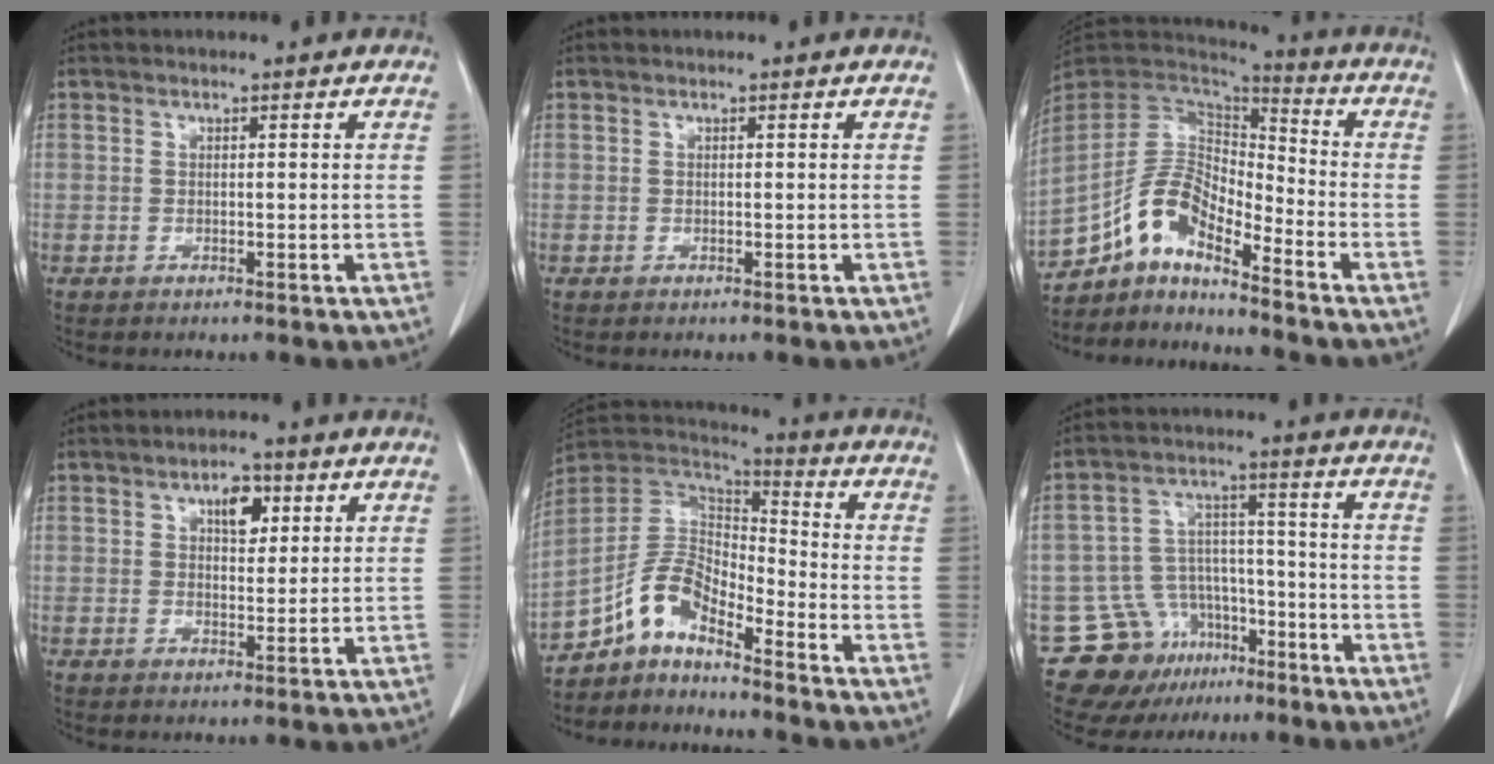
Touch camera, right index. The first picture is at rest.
{"total": 0.0}
{"total": 11.6, "force": [-8.7, 3.4, 6.7], "torque": [-0.135, 0.037, -0.166]}
{"total": 4.4, "force": [1.9, 2.2, 3.2], "torque": [-0.049, 0.006, 0.030]}
{"total": 9.4, "force": [-7.3, 3.0, 5.1], "torque": [-0.108, 0.037, -0.140]}
{"total": 12.4, "force": [-8.3, 8.7, 2.8], "torque": [-0.051, 0.054, -0.126]}